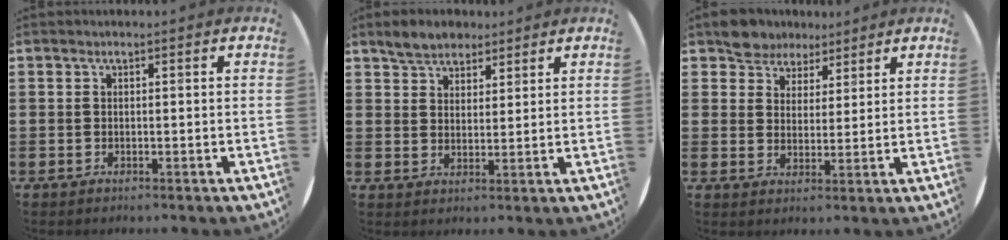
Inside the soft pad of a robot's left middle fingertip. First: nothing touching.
{"total": 4.1, "force": [3.6, 1.9, 0.4], "torque": [-0.020, 0.004, 0.069]}
{"total": 5.0, "force": [4.4, 2.3, -0.4], "torque": [-0.015, -0.006, 0.084]}